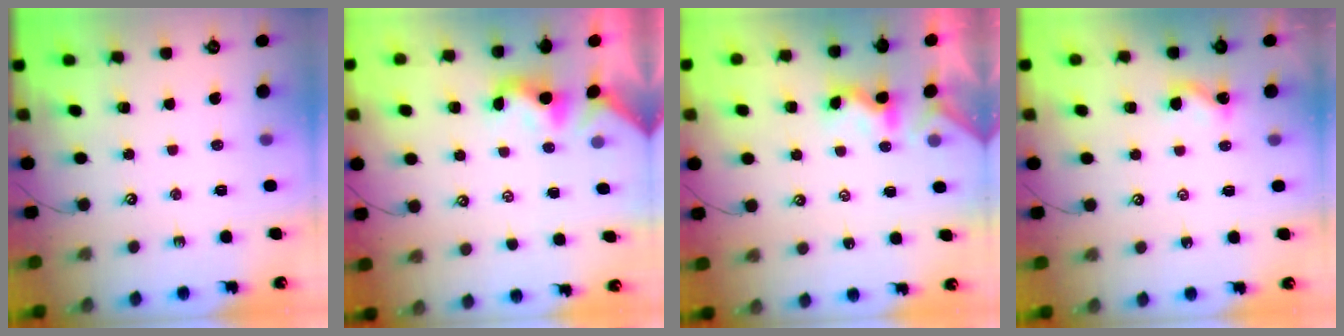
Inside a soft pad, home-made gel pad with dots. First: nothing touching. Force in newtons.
{"total": 1.8, "press": 1.7, "slide": 0.5}
{"total": 1.4, "press": 1.3, "slide": 0.4}
{"total": 2.0, "press": 2.0, "slide": 0.4}